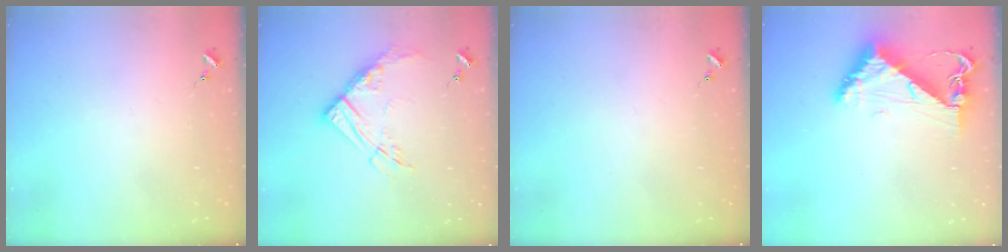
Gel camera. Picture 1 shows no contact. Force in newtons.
{"total": 12.7, "press": 12.6, "slide": 1.3}
{"total": 0.0}
{"total": 8.3, "press": 8.2, "slide": 1.0}